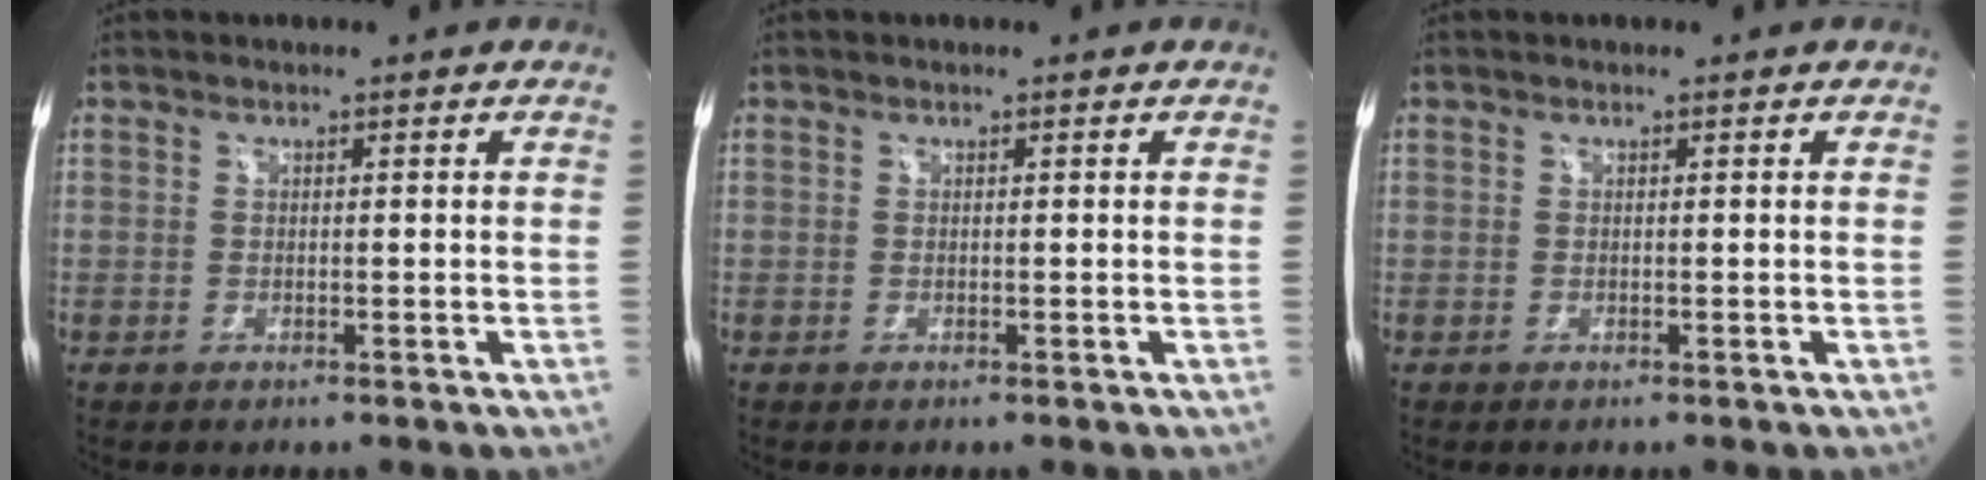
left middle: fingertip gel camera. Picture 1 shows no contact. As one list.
[{"total": 0.0}, {"total": 0.0}]